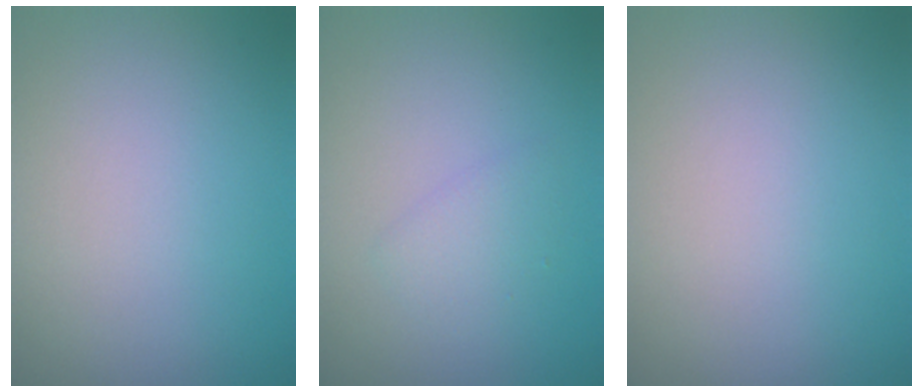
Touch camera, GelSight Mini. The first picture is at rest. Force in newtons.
{"total": 1.4, "press": 1.4, "slide": 0.0}
{"total": 0.0}